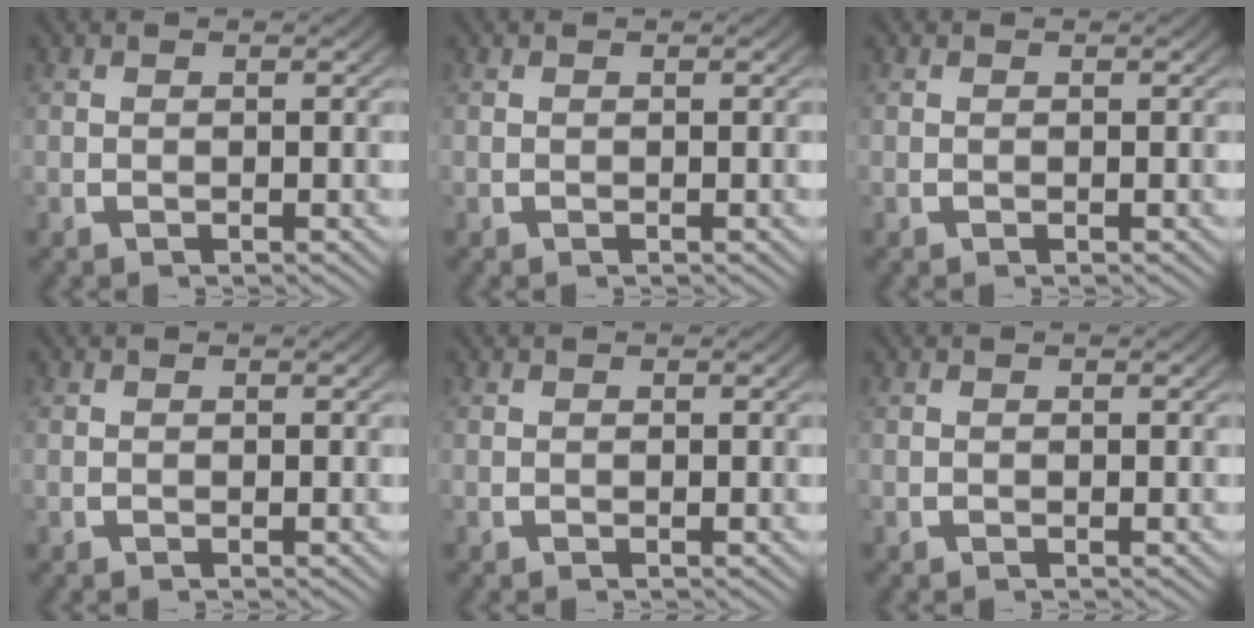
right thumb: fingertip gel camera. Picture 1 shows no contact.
{"total": 0.0}
{"total": 0.0}
{"total": 0.0}
{"total": 0.0}
{"total": 0.0}